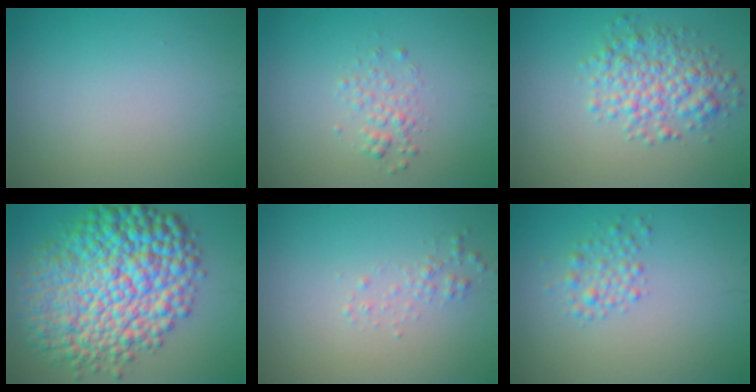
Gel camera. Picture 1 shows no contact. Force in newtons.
{"total": 1.5, "press": 1.5, "slide": 0.1}
{"total": 4.2, "press": 4.2, "slide": 0.0}
{"total": 13.6, "press": 13.6, "slide": 0.1}
{"total": 1.1, "press": 1.1, "slide": 0.0}
{"total": 1.8, "press": 1.8, "slide": 0.1}